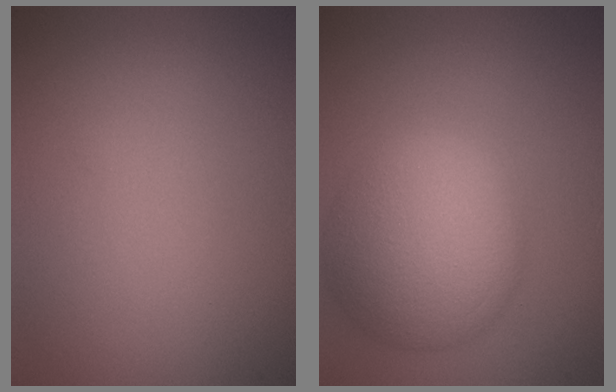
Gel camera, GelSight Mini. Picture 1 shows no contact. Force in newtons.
{"total": 8.5, "press": 8.5, "slide": 0.3}